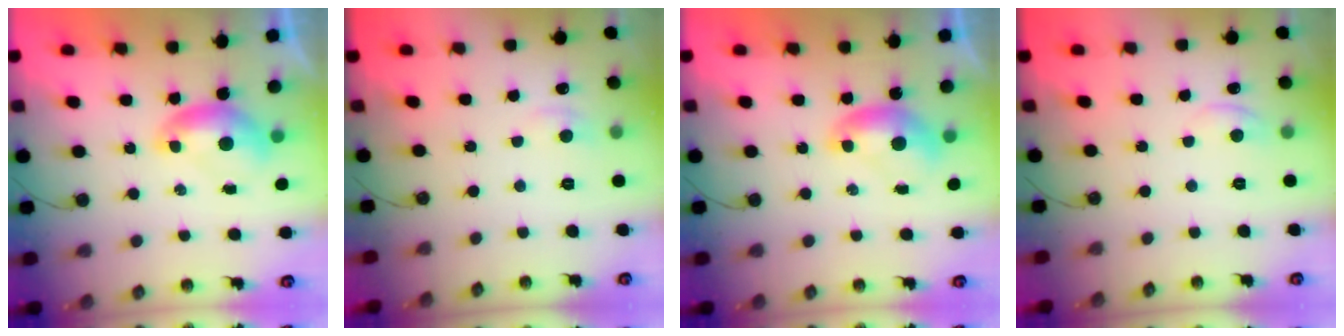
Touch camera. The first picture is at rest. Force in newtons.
{"total": 0.9, "press": 0.3, "slide": 0.8}
{"total": 0.0}
{"total": 0.9, "press": 0.7, "slide": 0.5}